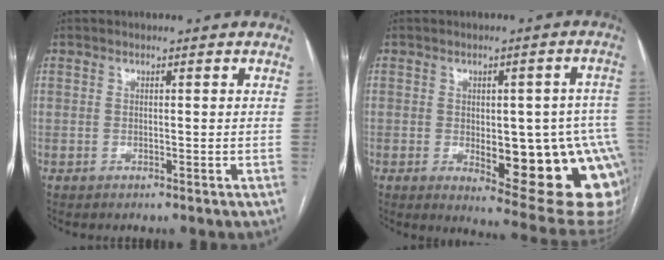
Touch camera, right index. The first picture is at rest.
{"total": 19.9, "force": [-4.4, 6.4, 18.3], "torque": [-0.146, 0.013, -0.029]}